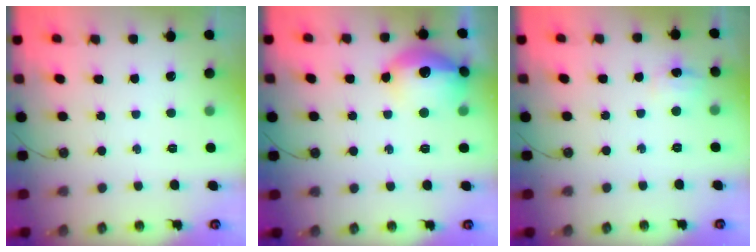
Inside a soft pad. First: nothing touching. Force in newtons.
{"total": 16.0, "press": 15.9, "slide": 1.3}
{"total": 5.1, "press": 5.0, "slide": 0.7}